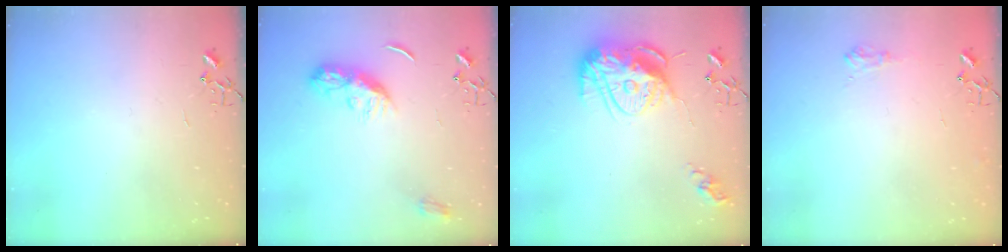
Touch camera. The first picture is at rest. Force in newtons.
{"total": 9.4, "press": 9.4, "slide": 0.2}
{"total": 17.8, "press": 17.7, "slide": 1.8}
{"total": 7.7, "press": 7.7, "slide": 0.8}